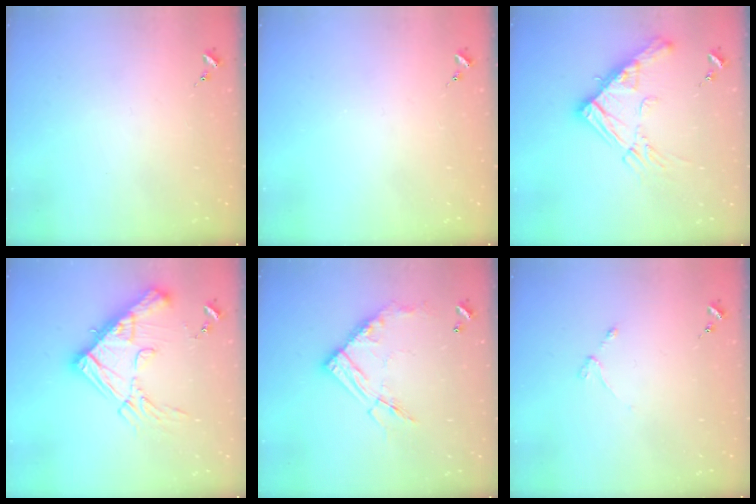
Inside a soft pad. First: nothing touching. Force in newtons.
{"total": 0.0}
{"total": 16.4, "press": 16.4, "slide": 1.8}
{"total": 20.5, "press": 20.3, "slide": 2.3}
{"total": 15.2, "press": 15.1, "slide": 1.7}
{"total": 3.1, "press": 3.0, "slide": 0.4}